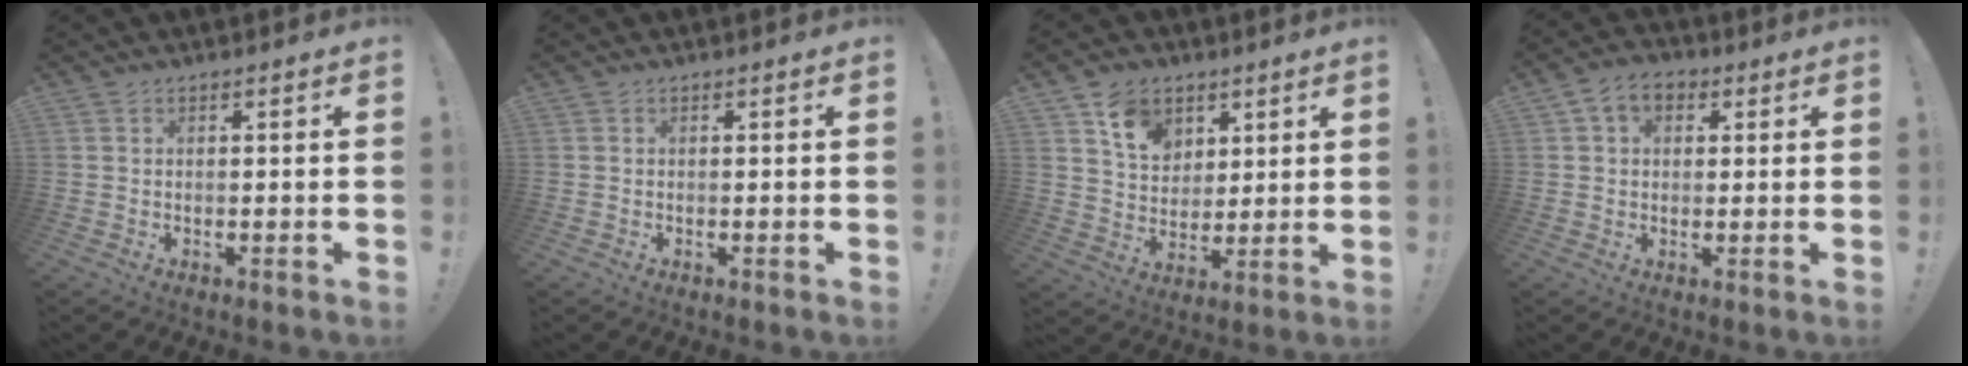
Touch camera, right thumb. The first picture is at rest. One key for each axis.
{"total": 0.0}
{"total": 11.5, "fx": 6.3, "fy": 8.6, "fz": 4.4, "tx": -0.067, "ty": -0.029, "tz": 0.124}
{"total": 6.6, "fx": 2.3, "fy": 4.8, "fz": 3.9, "tx": -0.065, "ty": 0.004, "tz": 0.045}